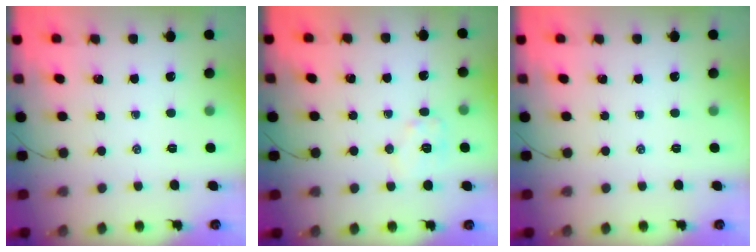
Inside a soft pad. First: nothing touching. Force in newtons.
{"total": 6.9, "press": 6.9, "slide": 0.3}
{"total": 0.0}